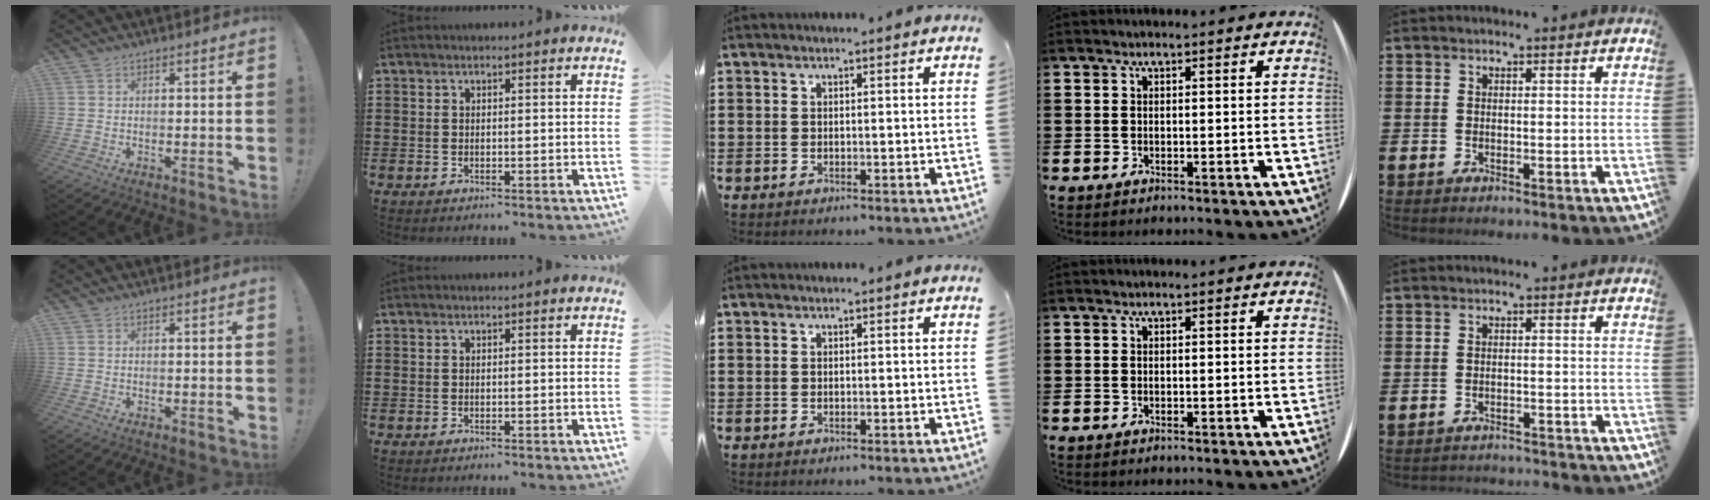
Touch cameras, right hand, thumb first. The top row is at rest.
{"little": {"total": 1.3, "force": [-1.2, 0.0, 0.0], "torque": [-0.004, 0.004, -0.027]}}